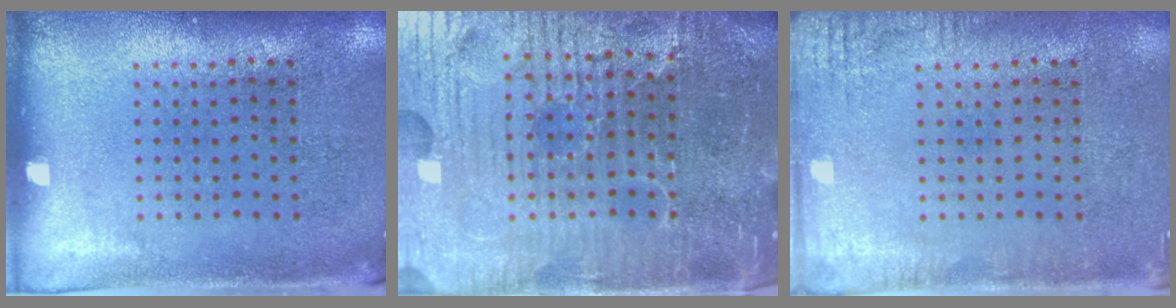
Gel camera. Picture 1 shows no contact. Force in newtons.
{"total": 6.6, "press": 6.0, "slide": 2.8}
{"total": 2.0, "press": 2.0, "slide": 0.2}